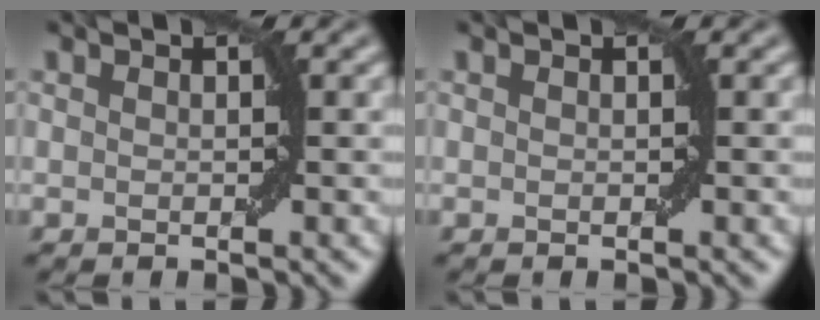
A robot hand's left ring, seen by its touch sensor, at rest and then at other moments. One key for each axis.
{"total": 0.0}